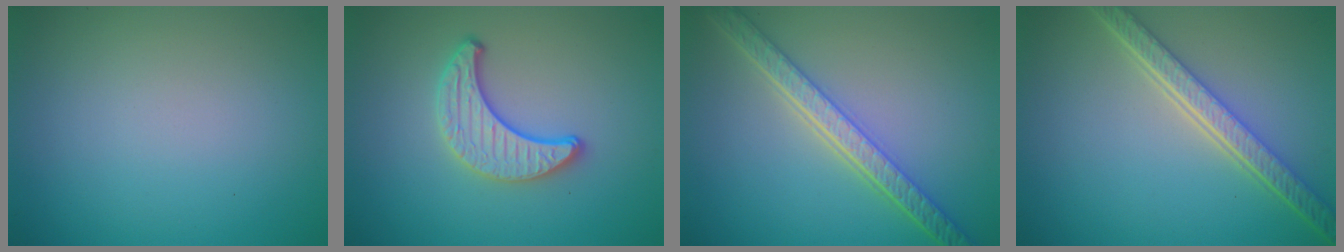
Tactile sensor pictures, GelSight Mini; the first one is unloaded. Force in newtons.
{"total": 3.5, "press": 3.2, "slide": 1.5}
{"total": 5.1, "press": 4.1, "slide": 3.0}
{"total": 5.4, "press": 4.1, "slide": 3.6}